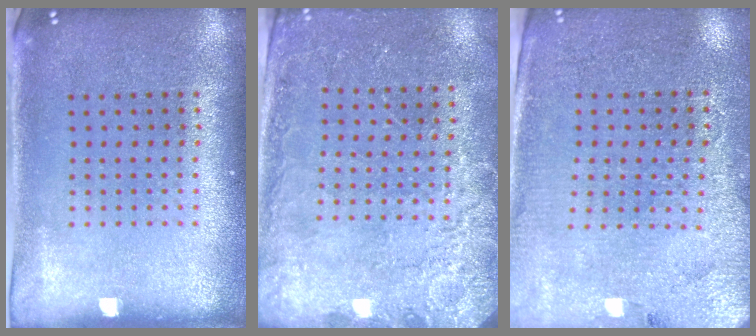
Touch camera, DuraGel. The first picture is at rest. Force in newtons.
{"total": 2.5, "press": 2.4, "slide": 0.5}
{"total": 3.0, "press": 2.8, "slide": 1.0}